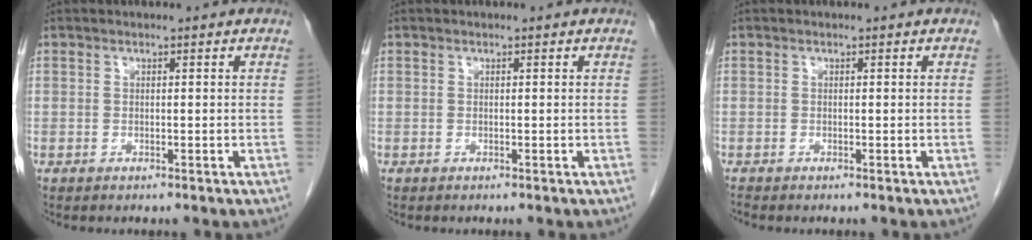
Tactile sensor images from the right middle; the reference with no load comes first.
{"total": 0.0}
{"total": 0.0}